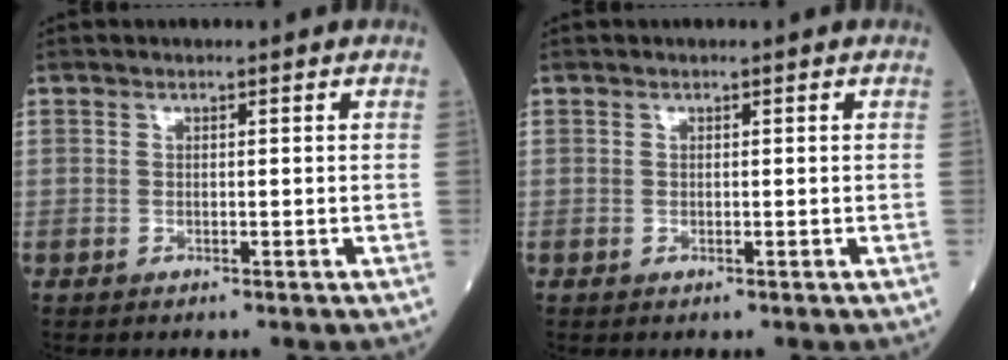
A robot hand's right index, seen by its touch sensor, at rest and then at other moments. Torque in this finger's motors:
{"motor_torque": [0.00, 0.00, 0.00, 0.00]}